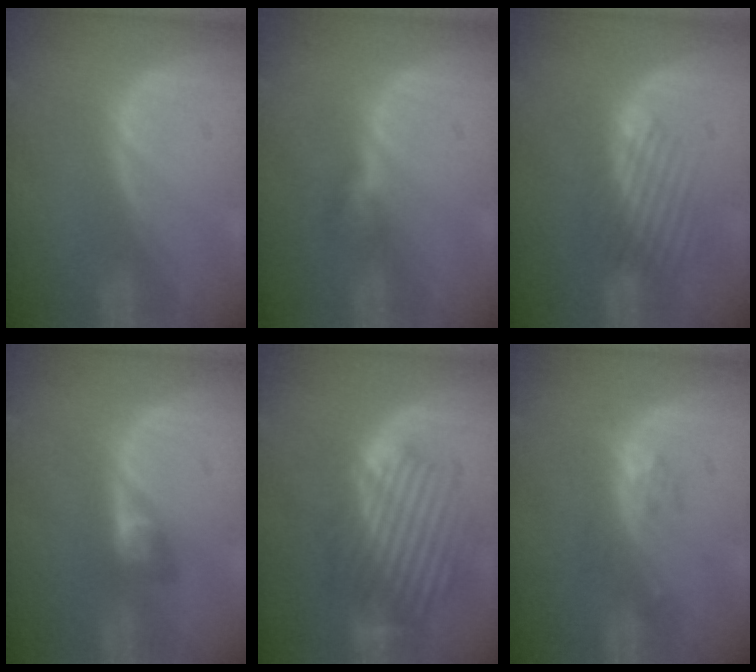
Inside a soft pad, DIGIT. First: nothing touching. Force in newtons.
{"total": 2.6, "press": 2.5, "slide": 0.7}
{"total": 4.5, "press": 4.1, "slide": 1.9}
{"total": 3.1, "press": 2.7, "slide": 1.5}
{"total": 8.7, "press": 8.5, "slide": 2.2}
{"total": 2.6, "press": 2.6, "slide": 0.2}